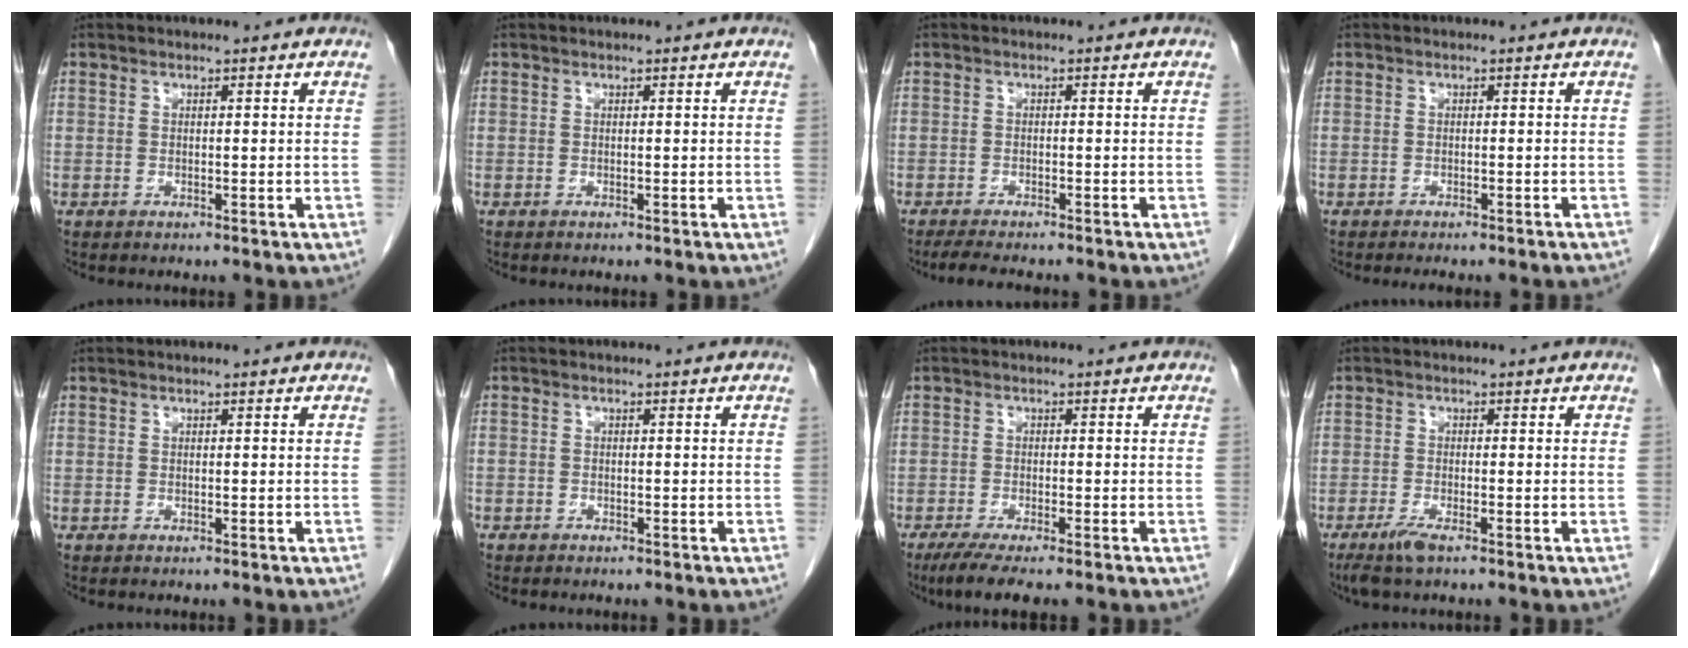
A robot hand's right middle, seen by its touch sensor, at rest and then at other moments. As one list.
[{"total": 0.0}, {"total": 5.2, "force": [-4.5, 0.7, 2.6], "torque": [-0.042, -0.014, -0.066]}, {"total": 5.4, "force": [-4.8, 0.6, 2.4], "torque": [-0.025, -0.009, -0.057]}, {"total": 0.0}, {"total": 1.1, "force": [-0.9, 0.7, 0.2], "torque": [-0.003, 0.003, -0.012]}, {"total": 5.6, "force": [-4.1, 0.4, 3.7], "torque": [-0.060, -0.013, -0.065]}, {"total": 3.2, "force": [-2.1, 0.4, 2.3], "torque": [-0.053, -0.008, -0.042]}]